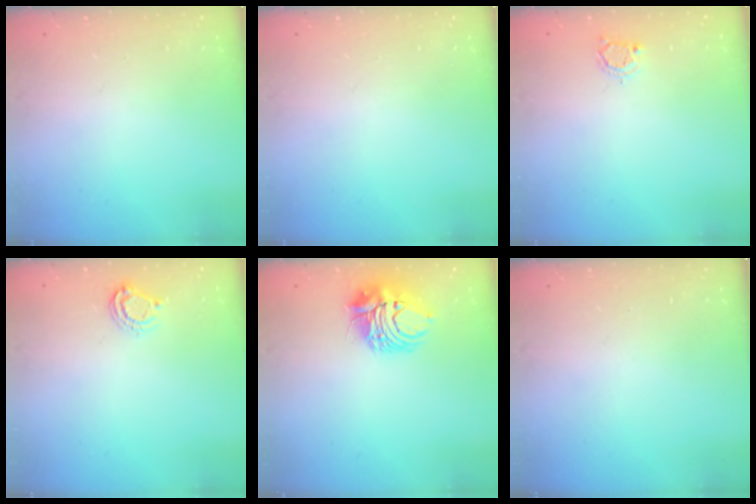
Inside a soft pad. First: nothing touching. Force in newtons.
{"total": 0.0}
{"total": 3.0, "press": 3.0, "slide": 0.3}
{"total": 5.7, "press": 5.7, "slide": 0.5}
{"total": 9.4, "press": 9.2, "slide": 1.6}
{"total": 0.0}